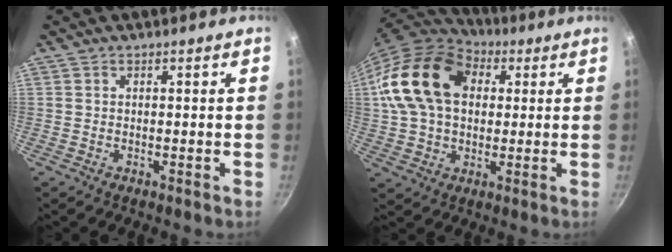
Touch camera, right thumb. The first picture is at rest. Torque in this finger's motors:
{"motor_torque": [1.24, 3.56, 1.07, -0.90, 0.18]}